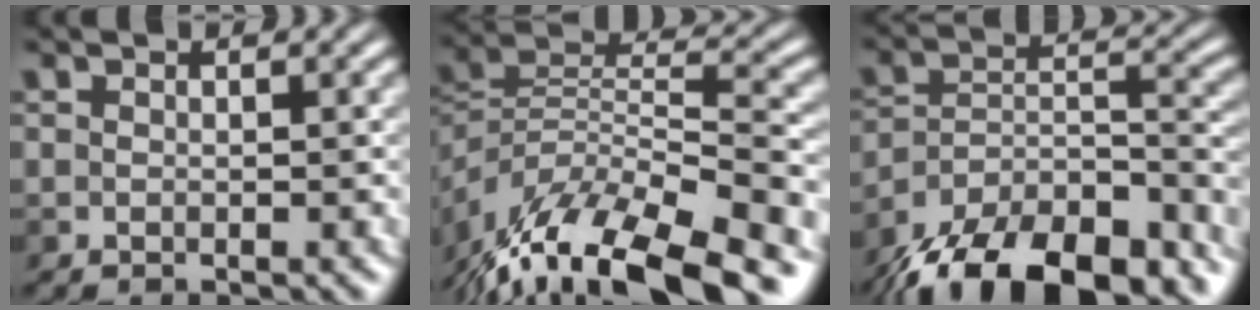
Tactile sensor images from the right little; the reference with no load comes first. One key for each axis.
{"total": 13.4, "fx": -10.9, "fy": 3.8, "fz": 6.9, "tx": -0.149, "ty": 0.006, "tz": -0.187}
{"total": 15.2, "fx": -12.9, "fy": 5.2, "fz": 6.1, "tx": -0.124, "ty": -0.010, "tz": -0.194}